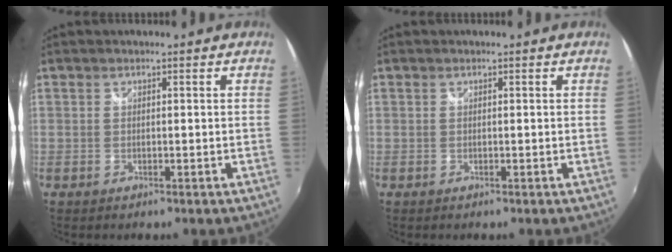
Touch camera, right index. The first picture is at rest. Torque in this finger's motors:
{"motor_torque": [0.00, 0.00, 0.00, 0.00]}